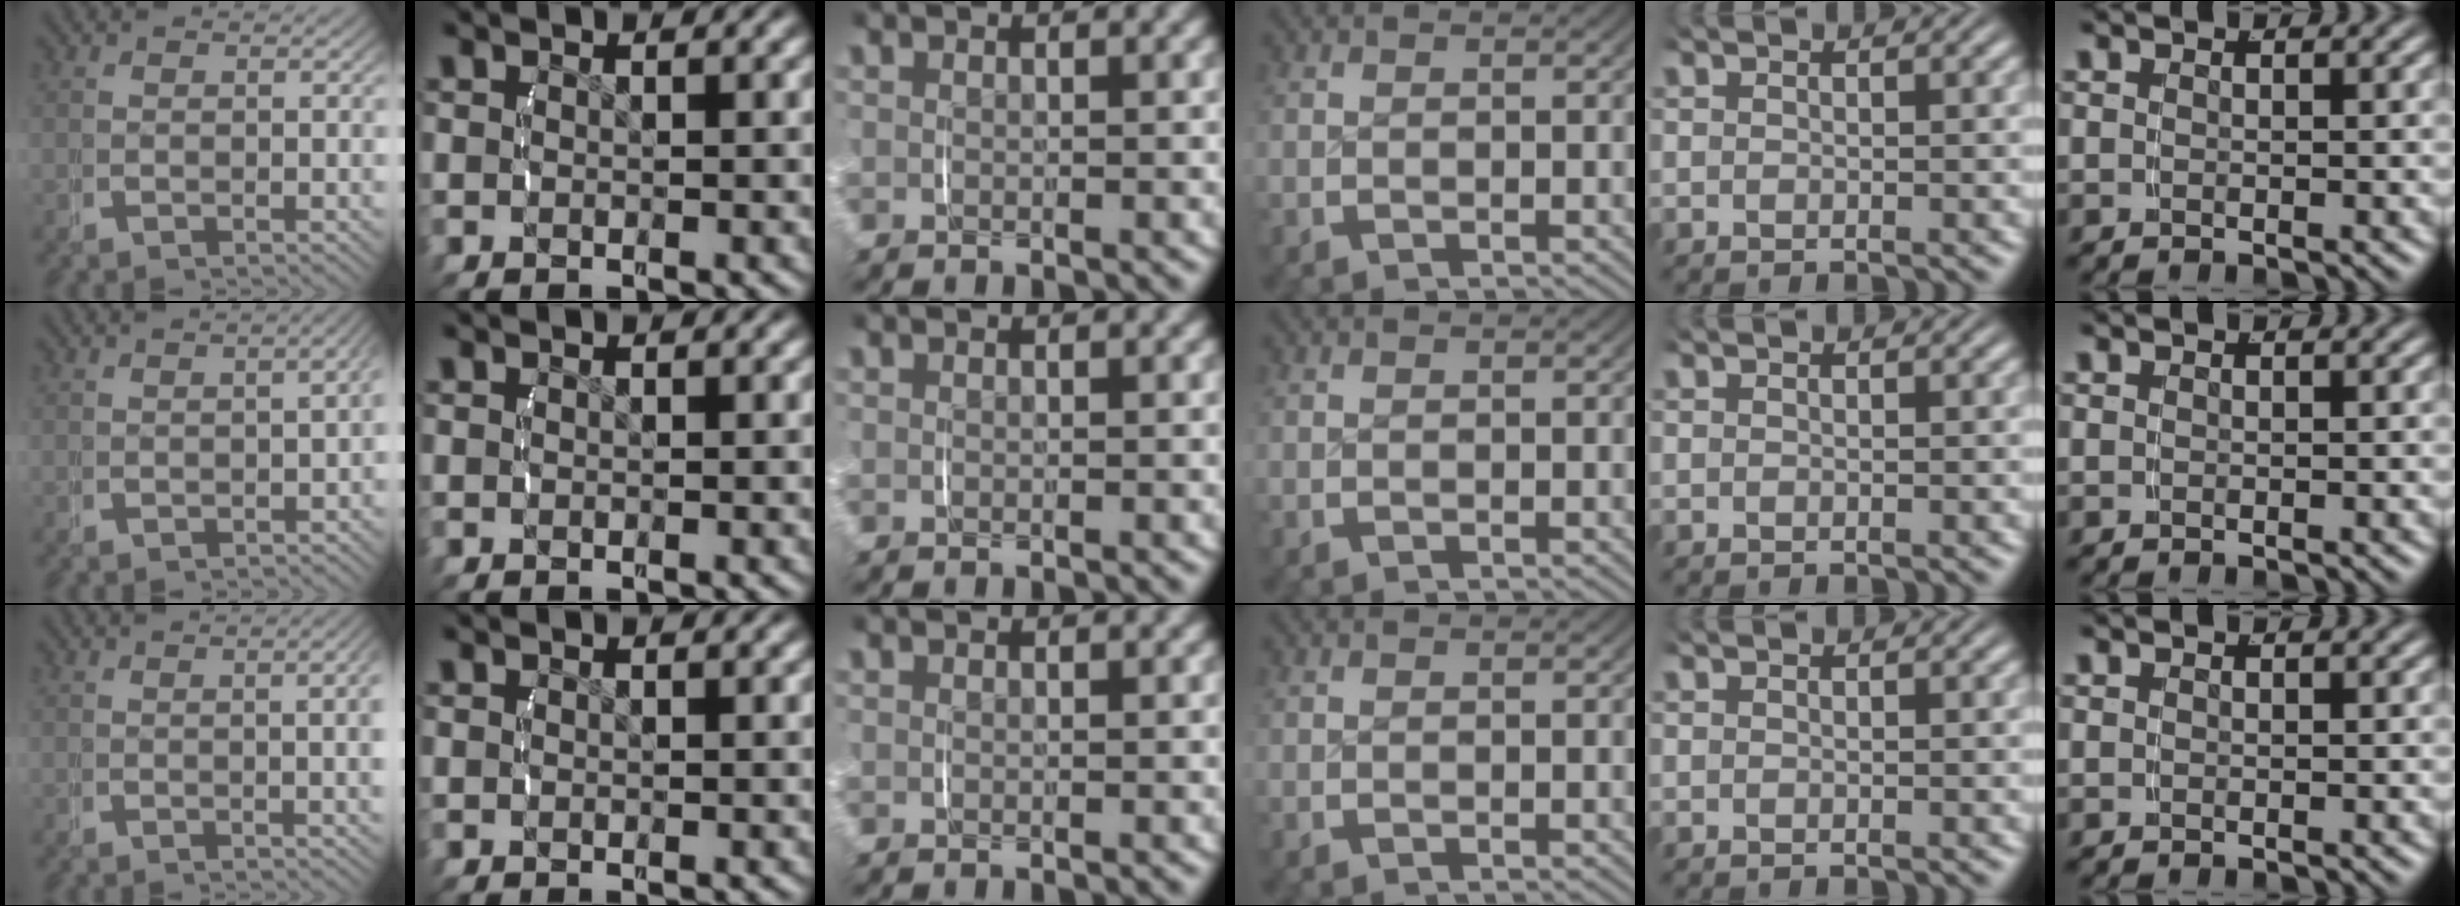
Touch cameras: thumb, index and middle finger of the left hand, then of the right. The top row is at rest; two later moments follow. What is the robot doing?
{"motion": "lift_and_place", "object": "jewelry box"}